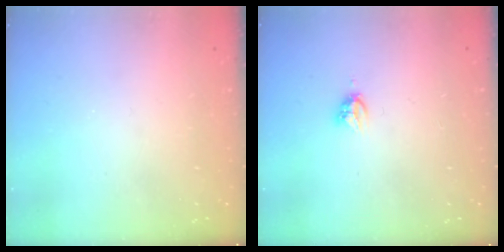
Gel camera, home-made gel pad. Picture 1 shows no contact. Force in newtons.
{"total": 3.9, "press": 3.9, "slide": 0.4}